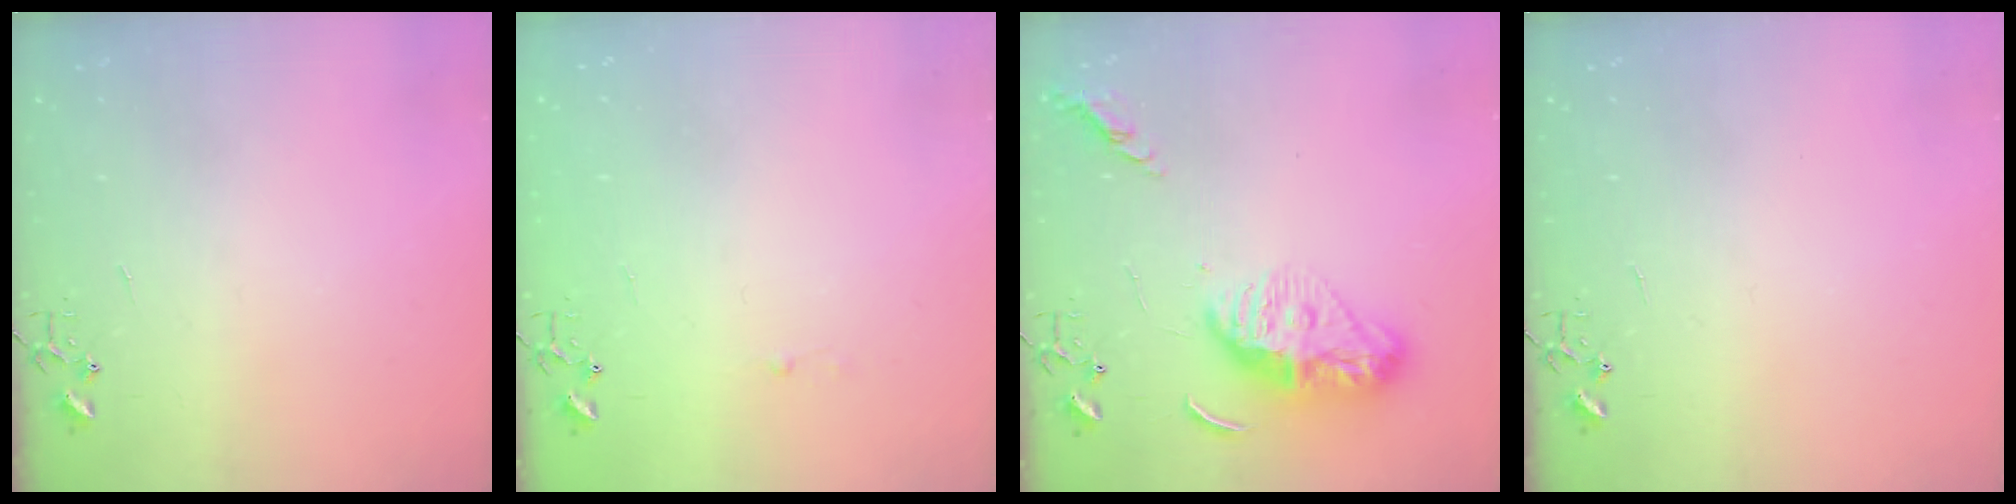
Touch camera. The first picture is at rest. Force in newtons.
{"total": 1.8, "press": 1.8, "slide": 0.2}
{"total": 12.4, "press": 12.3, "slide": 0.8}
{"total": 0.0}